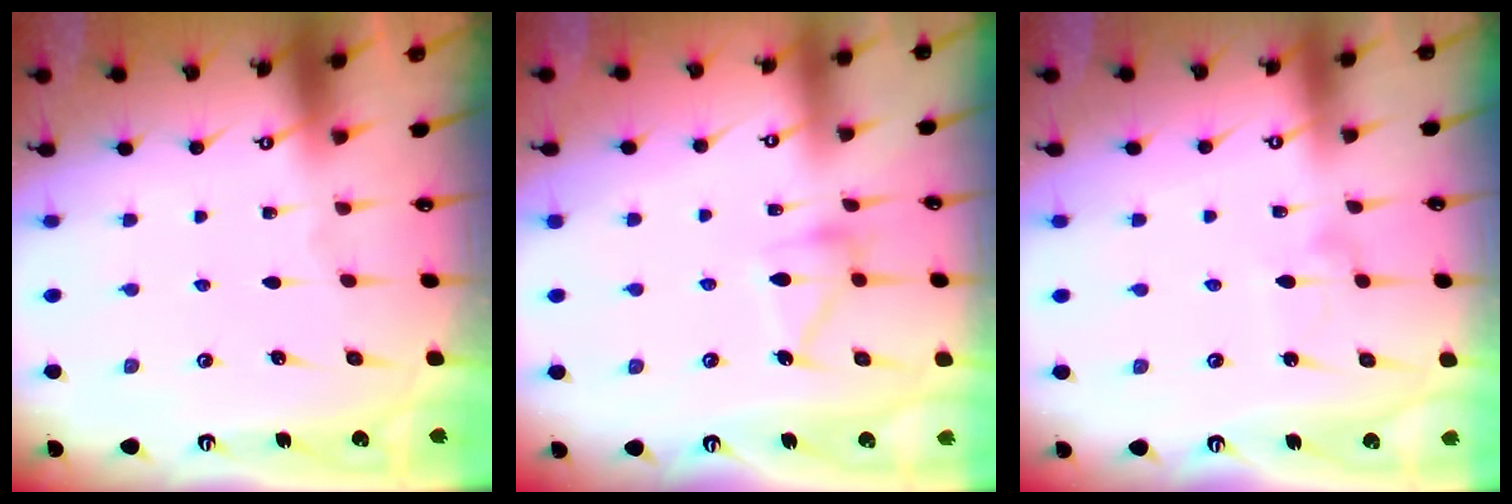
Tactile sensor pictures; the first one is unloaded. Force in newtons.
{"total": 12.5, "press": 12.5, "slide": 0.7}
{"total": 3.7, "press": 3.7, "slide": 0.2}